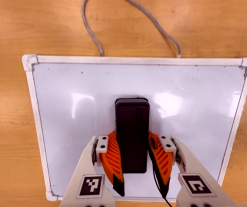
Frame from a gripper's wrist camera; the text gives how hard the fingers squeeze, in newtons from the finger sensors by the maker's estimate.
{"total": 13.9, "left": 13.2, "right": 14.6}